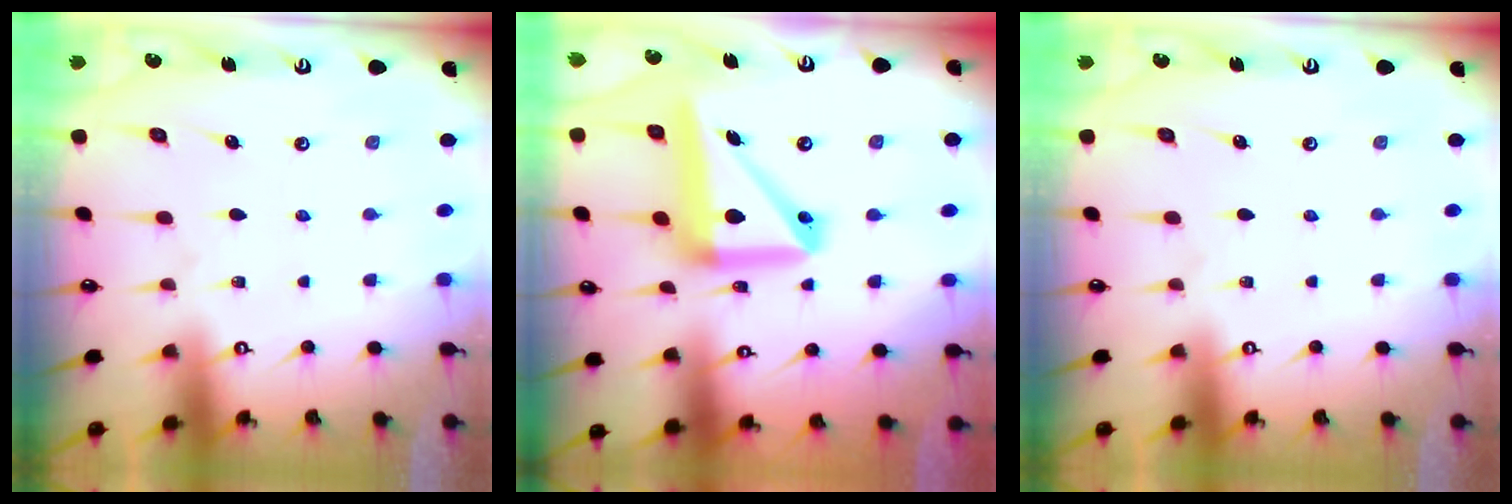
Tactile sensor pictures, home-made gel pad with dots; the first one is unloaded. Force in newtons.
{"total": 15.5, "press": 15.4, "slide": 1.7}
{"total": 0.0}